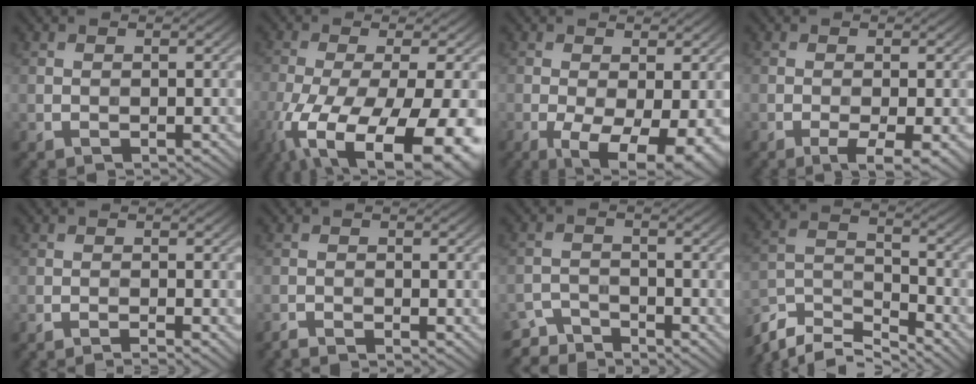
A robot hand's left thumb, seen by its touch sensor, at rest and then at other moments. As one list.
[{"total": 18.0, "force": [-8.6, 6.5, 14.4], "torque": [-0.281, -0.068, -0.109]}, {"total": 8.9, "force": [-3.3, 3.5, 7.5], "torque": [-0.134, -0.018, -0.044]}, {"total": 3.4, "force": [-1.5, 0.5, 3.0], "torque": [-0.055, -0.001, -0.024]}, {"total": 2.1, "force": [-1.6, 0.1, 1.3], "torque": [-0.015, 0.002, -0.034]}, {"total": 1.5, "force": [-1.5, 0.0, 0.4], "torque": [-0.006, -0.003, -0.034]}, {"total": 4.0, "force": [-3.6, 1.3, 1.0], "torque": [-0.017, -0.005, -0.074]}, {"total": 8.3, "force": [-6.8, 2.6, 4.0], "torque": [-0.087, -0.013, -0.139]}]